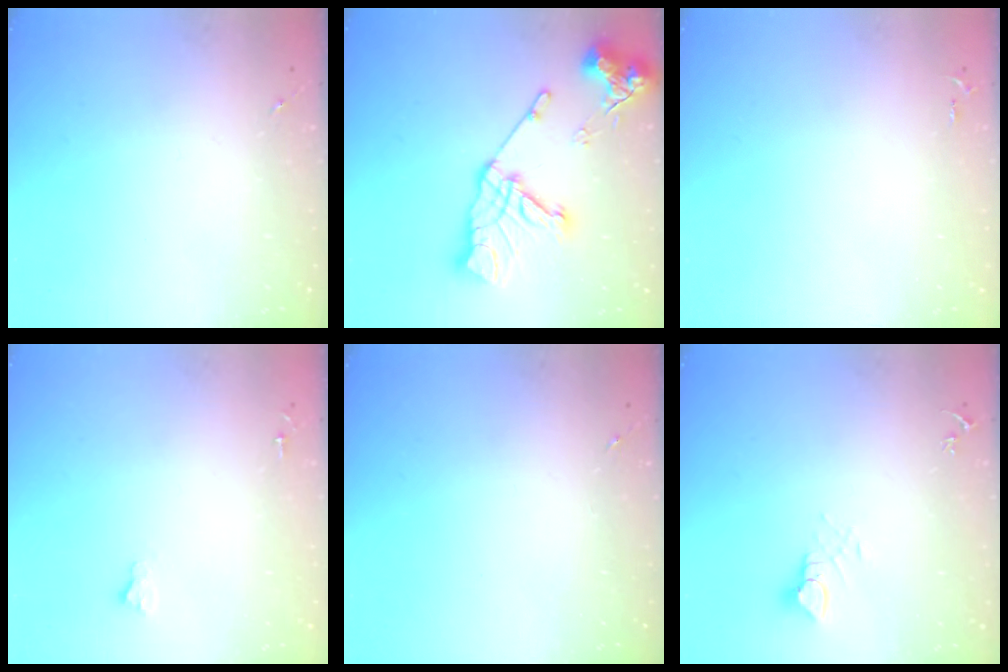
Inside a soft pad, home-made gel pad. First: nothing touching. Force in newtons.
{"total": 18.1, "press": 18.0, "slide": 2.1}
{"total": 2.6, "press": 2.6, "slide": 0.3}
{"total": 2.7, "press": 2.7, "slide": 0.0}
{"total": 0.0}
{"total": 4.3, "press": 4.3, "slide": 0.3}